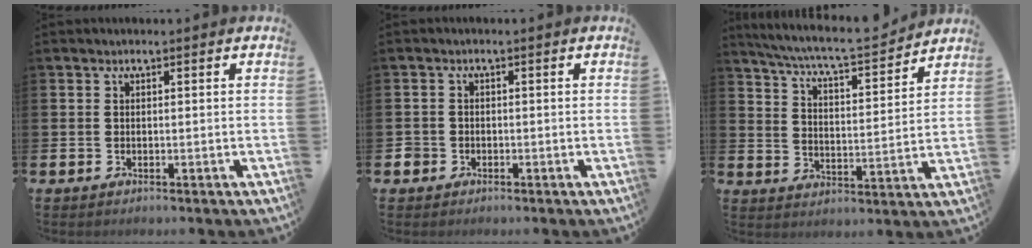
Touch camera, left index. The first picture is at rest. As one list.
[{"total": 1.6, "force": [-1.0, 1.3, 0.1], "torque": [0.000, 0.001, -0.025]}, {"total": 7.1, "force": [6.7, 0.3, 2.2], "torque": [-0.074, -0.051, 0.114]}]